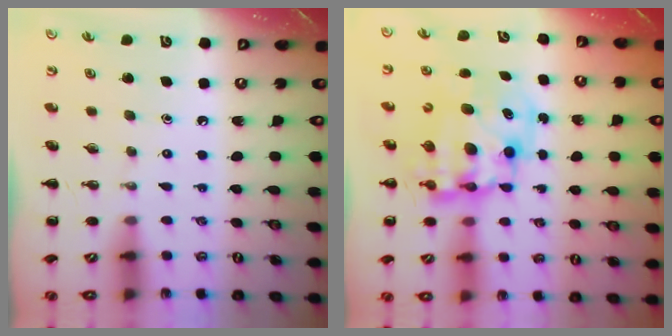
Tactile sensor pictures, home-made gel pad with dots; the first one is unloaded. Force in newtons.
{"total": 10.1, "press": 9.7, "slide": 2.8}